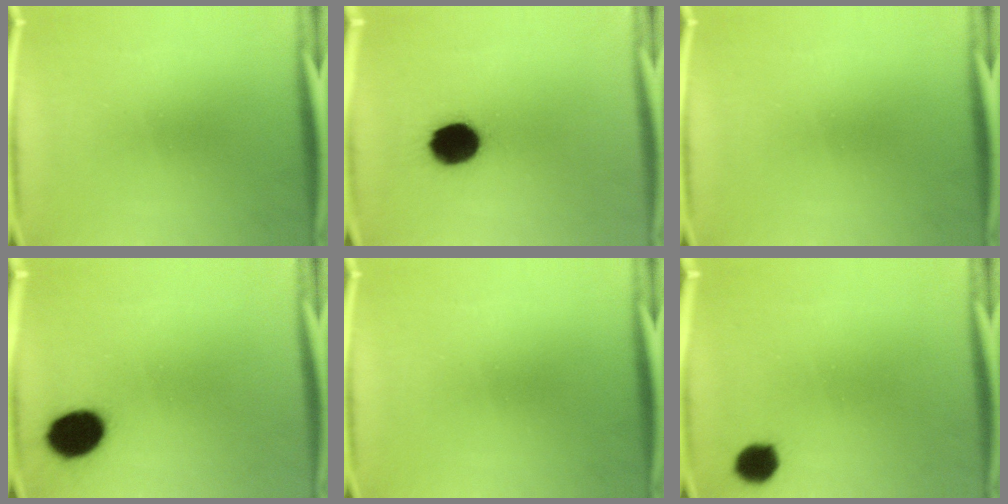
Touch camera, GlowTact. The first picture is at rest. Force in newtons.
{"total": 12.6}
{"total": 0.0}
{"total": 10.6}
{"total": 0.0}
{"total": 4.1}